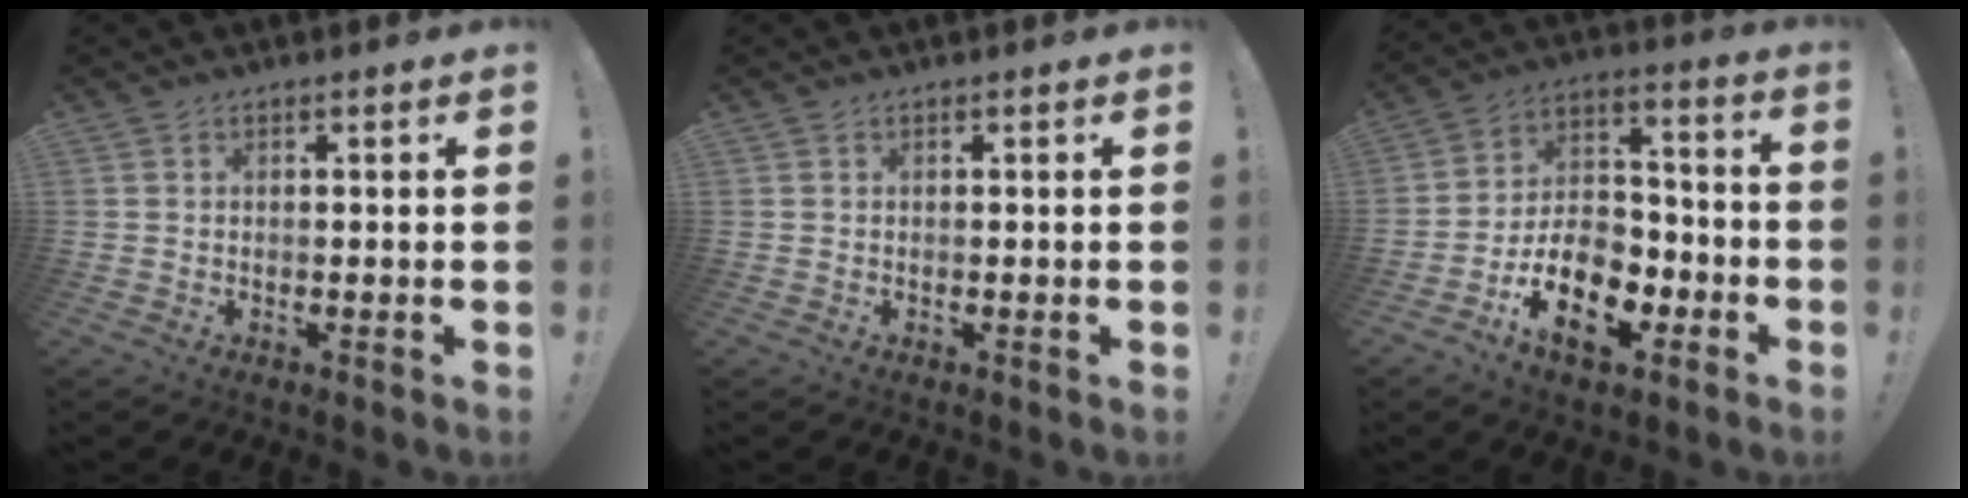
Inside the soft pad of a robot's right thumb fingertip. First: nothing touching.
{"total": 0.0}
{"total": 16.7, "force": [-8.1, 10.5, 10.2], "torque": [-0.151, 0.049, -0.131]}